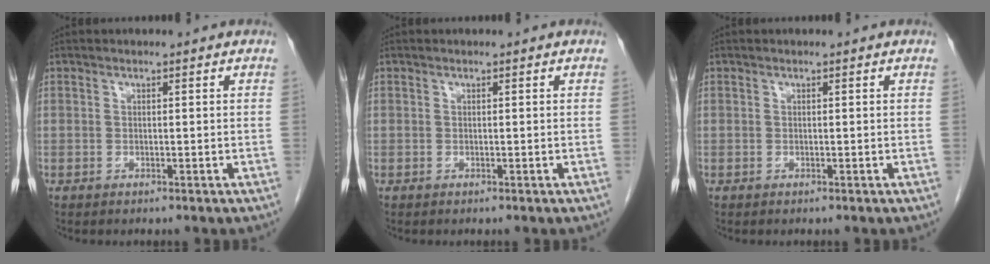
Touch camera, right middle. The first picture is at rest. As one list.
[{"total": 0.0}, {"total": 0.0}]